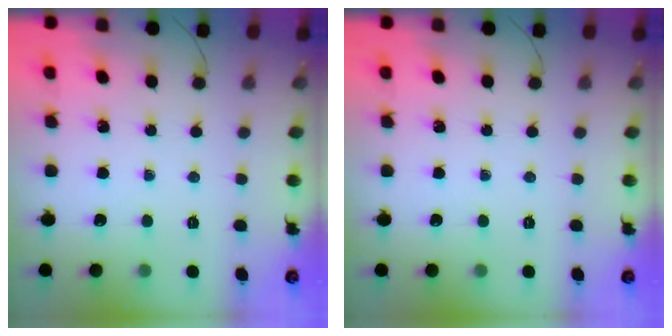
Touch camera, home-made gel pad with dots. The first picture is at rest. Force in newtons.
{"total": 0.0}